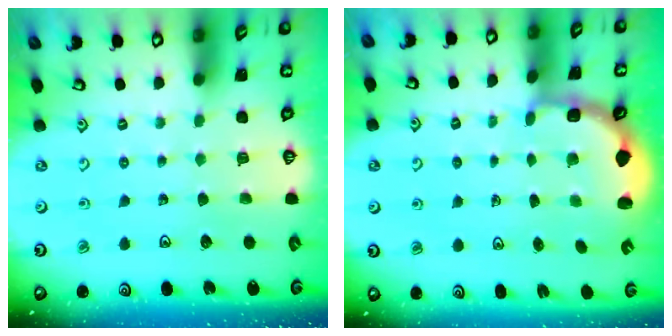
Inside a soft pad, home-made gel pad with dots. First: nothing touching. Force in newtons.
{"total": 2.8, "press": 2.3, "slide": 1.7}